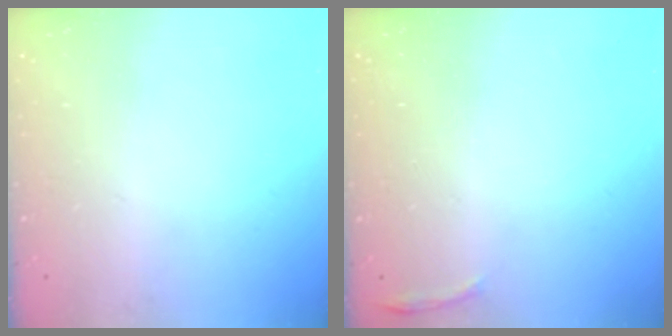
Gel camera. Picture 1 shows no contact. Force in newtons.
{"total": 4.0, "press": 3.7, "slide": 1.6}